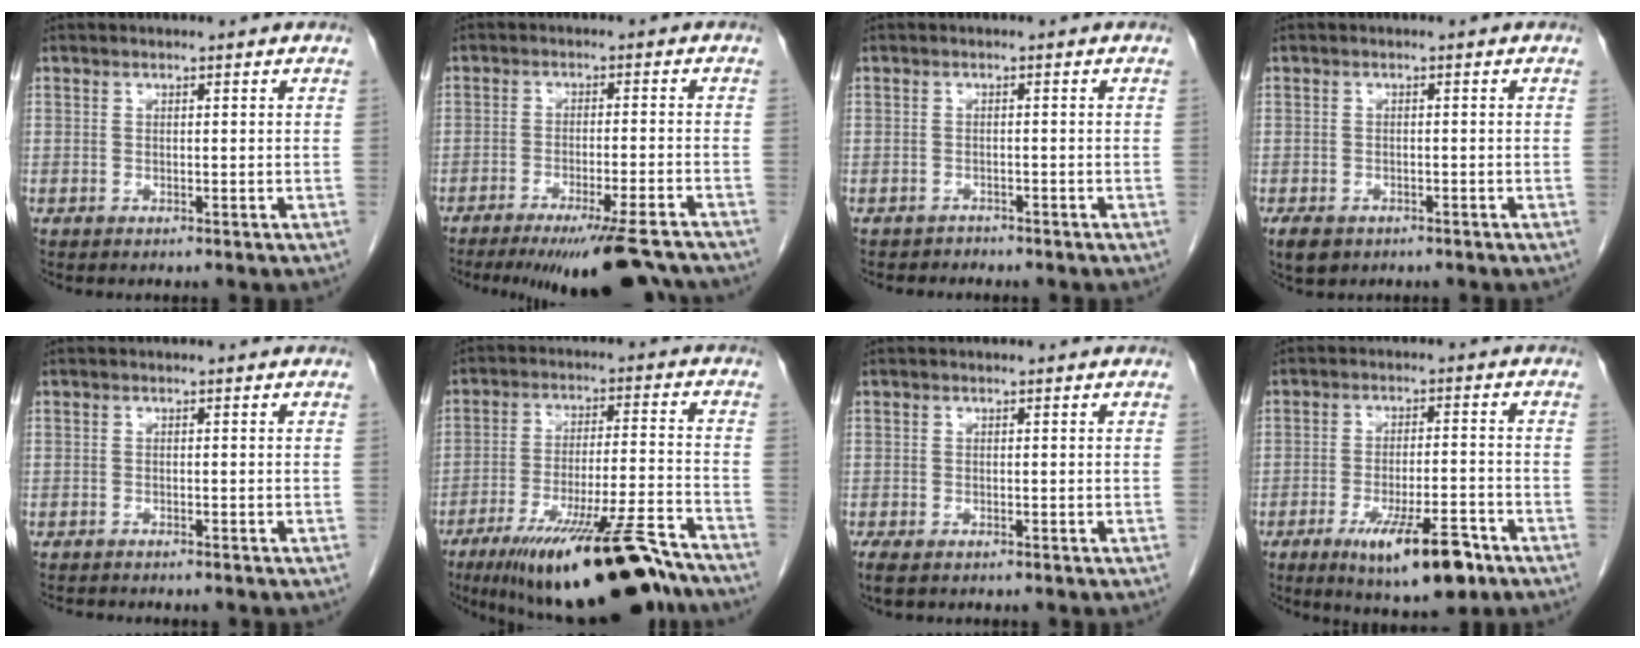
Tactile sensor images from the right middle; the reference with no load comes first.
{"total": 13.7, "force": [-11.8, 0.6, 6.9], "torque": [-0.078, -0.023, -0.167]}
{"total": 1.5, "force": [-1.4, 0.6, -0.3], "torque": [-0.001, 0.000, -0.023]}
{"total": 3.7, "force": [-2.5, 2.2, 1.7], "torque": [-0.029, -0.004, -0.033]}
{"total": 4.1, "force": [-3.7, 0.7, 1.6], "torque": [-0.023, -0.003, -0.048]}
{"total": 21.9, "force": [-16.7, 2.1, 14.0], "torque": [-0.175, -0.012, -0.262]}
{"total": 2.7, "force": [-1.9, 1.1, 1.5], "torque": [-0.028, -0.007, -0.027]}
{"total": 10.7, "force": [-6.2, 2.4, 8.3], "torque": [-0.132, -0.012, -0.091]}